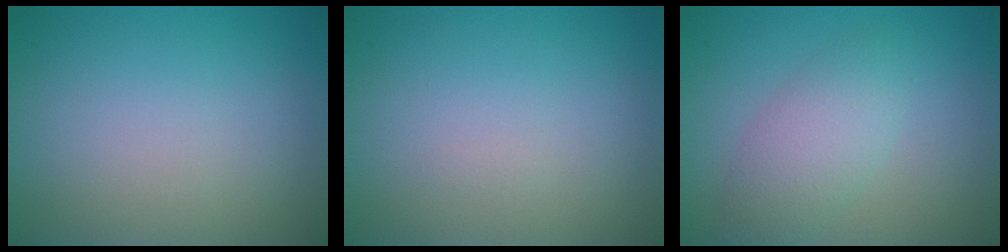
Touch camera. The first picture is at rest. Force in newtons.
{"total": 0.0}
{"total": 3.6, "press": 3.6, "slide": 0.0}